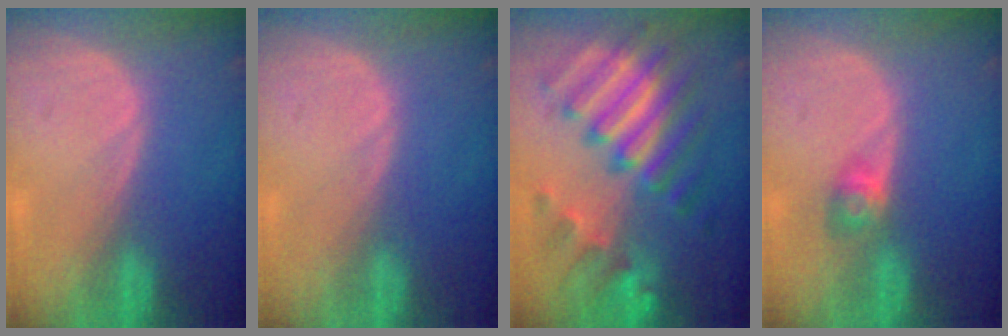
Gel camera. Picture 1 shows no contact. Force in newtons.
{"total": 0.0}
{"total": 10.9, "press": 10.9, "slide": 0.9}
{"total": 2.8, "press": 2.6, "slide": 1.2}